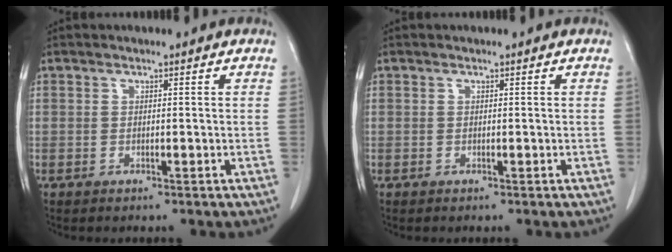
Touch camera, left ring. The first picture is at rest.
{"total": 0.0}